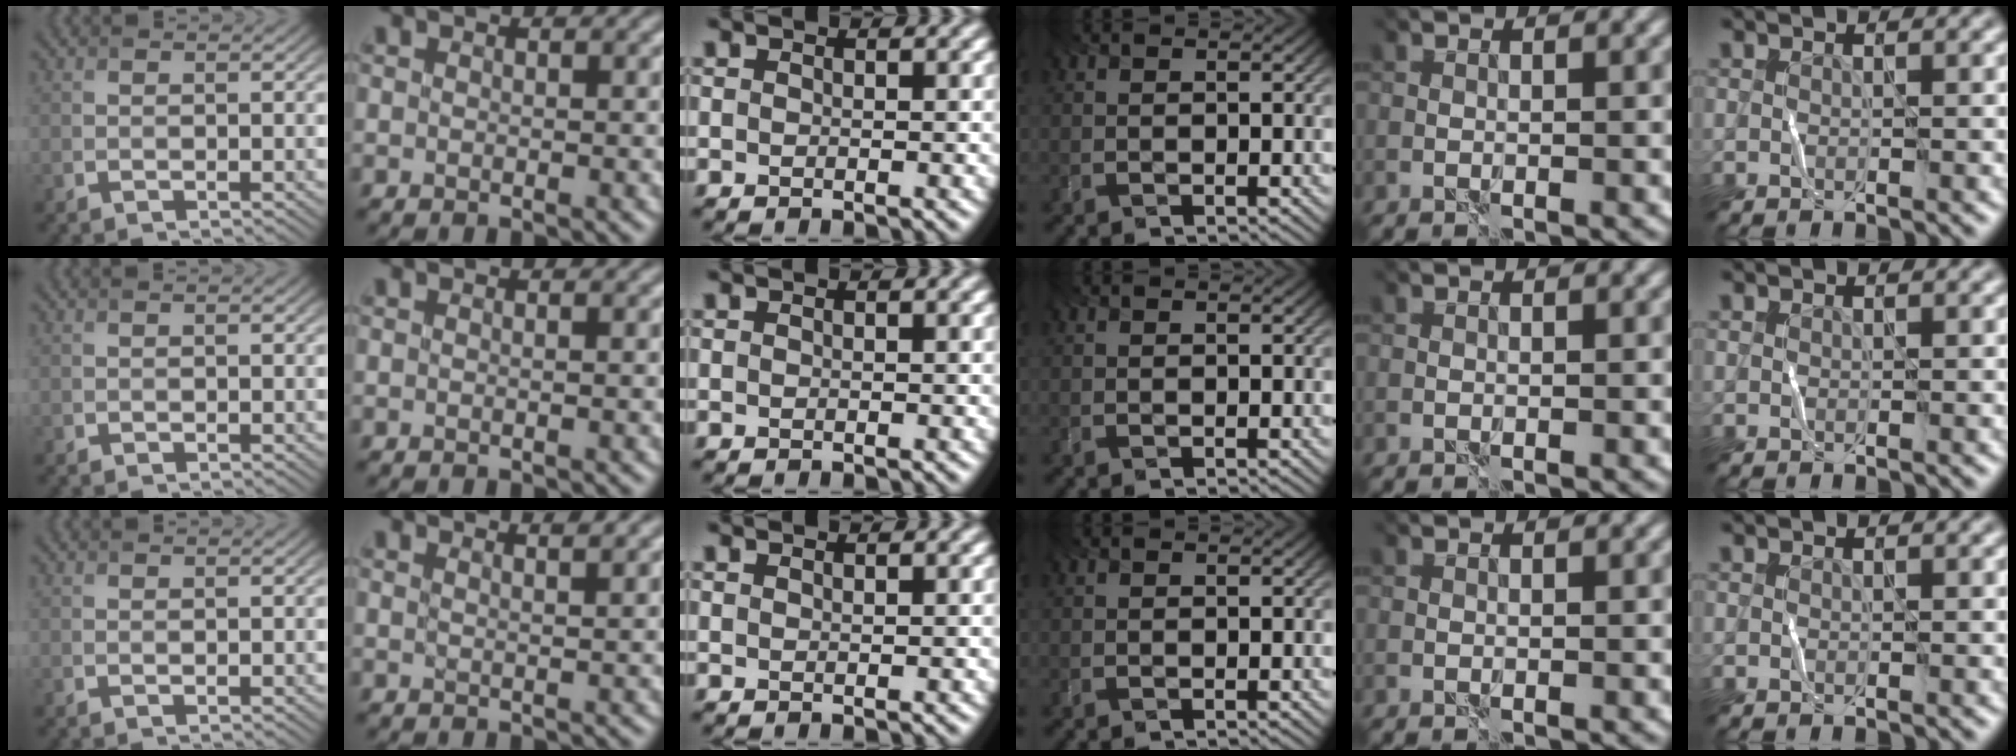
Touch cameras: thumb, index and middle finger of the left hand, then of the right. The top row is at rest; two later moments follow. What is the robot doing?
{"motion": "fold", "object": "bandana"}